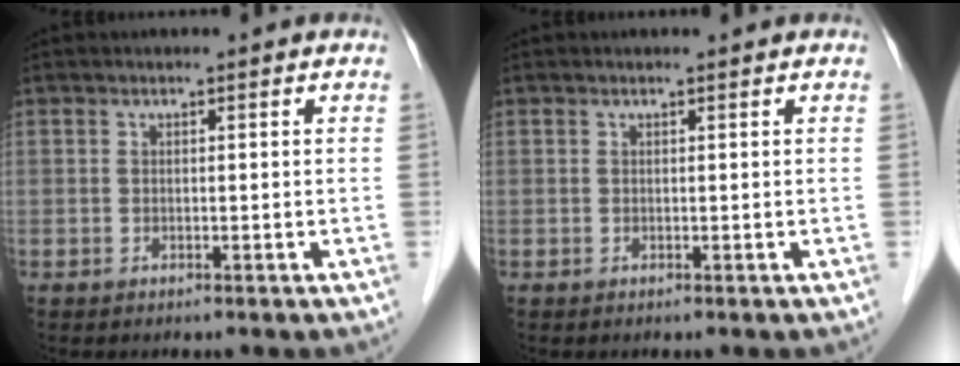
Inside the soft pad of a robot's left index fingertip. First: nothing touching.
{"total": 0.0}